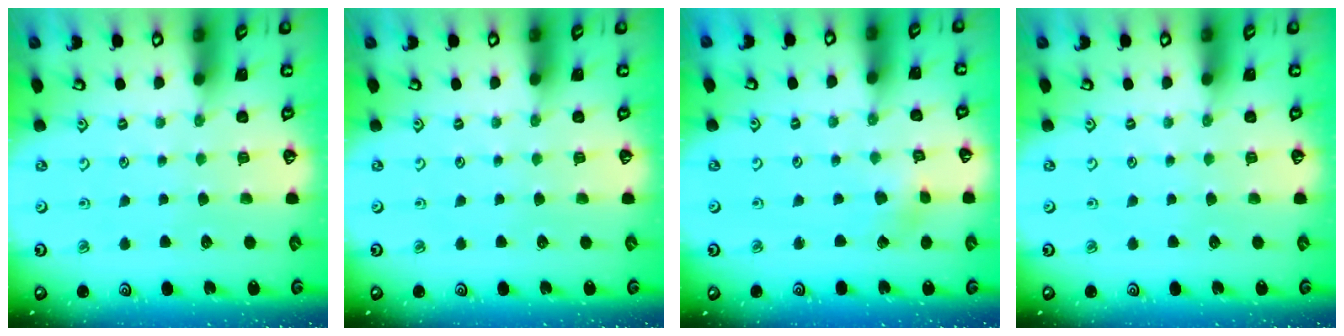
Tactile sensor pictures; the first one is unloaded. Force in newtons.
{"total": 0.0}
{"total": 2.4, "press": 2.4, "slide": 0.2}
{"total": 0.0}